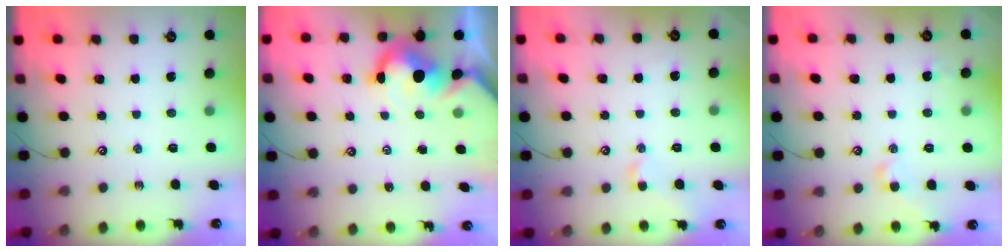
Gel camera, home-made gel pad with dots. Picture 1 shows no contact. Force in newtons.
{"total": 6.3, "press": 6.2, "slide": 1.0}
{"total": 2.2, "press": 2.1, "slide": 0.5}
{"total": 2.6, "press": 2.5, "slide": 0.8}